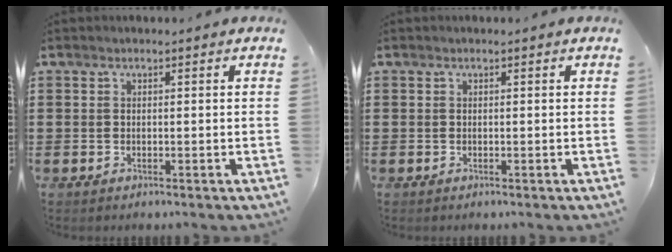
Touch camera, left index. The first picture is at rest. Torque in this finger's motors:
{"motor_torque": [-0.03, -0.03, 0.00, 0.00]}